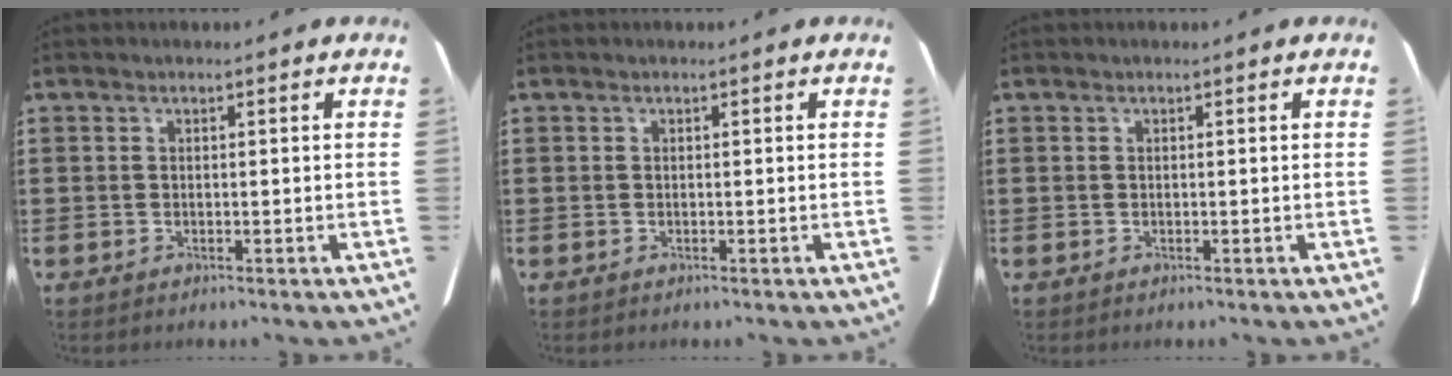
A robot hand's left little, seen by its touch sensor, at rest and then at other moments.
{"total": 0.0}
{"total": 0.0}